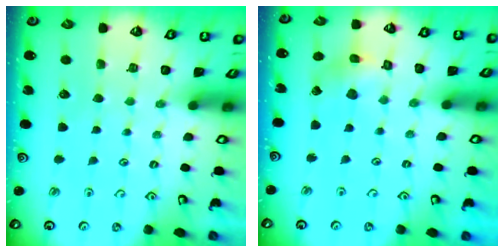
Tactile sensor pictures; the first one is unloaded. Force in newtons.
{"total": 3.7, "press": 3.7, "slide": 0.3}